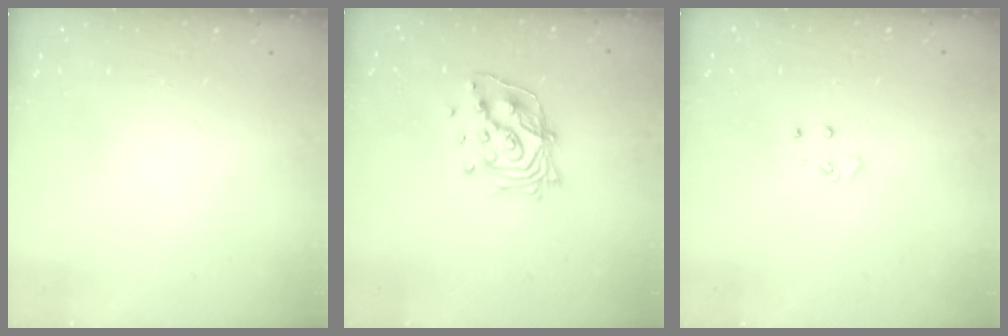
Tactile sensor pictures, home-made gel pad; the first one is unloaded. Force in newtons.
{"total": 14.4, "press": 14.4, "slide": 1.1}
{"total": 4.2, "press": 4.2, "slide": 0.4}